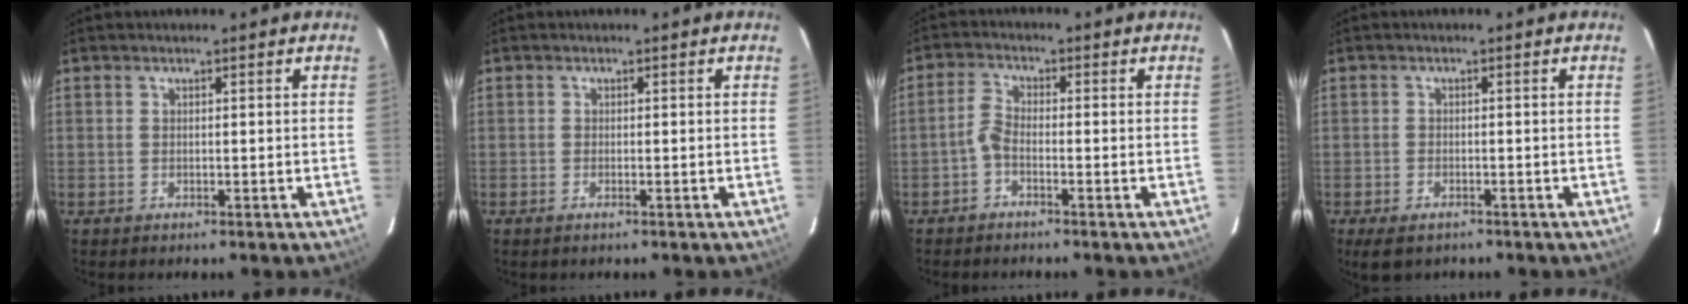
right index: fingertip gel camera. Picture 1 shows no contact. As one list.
[{"total": 1.0, "force": [-0.7, 0.0, 0.7], "torque": [-0.014, 0.001, -0.013]}, {"total": 2.4, "force": [-1.5, 0.8, 1.6], "torque": [-0.046, 0.009, -0.035]}, {"total": 4.4, "force": [-3.1, 2.2, 2.3], "torque": [-0.056, -0.013, -0.050]}]